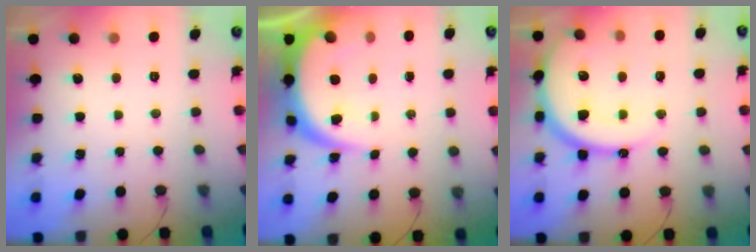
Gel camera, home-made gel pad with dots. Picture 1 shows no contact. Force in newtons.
{"total": 10.9, "press": 10.9, "slide": 0.9}
{"total": 16.0, "press": 16.0, "slide": 0.6}